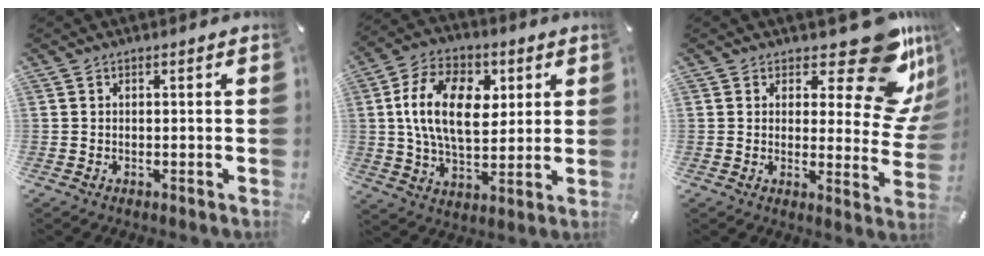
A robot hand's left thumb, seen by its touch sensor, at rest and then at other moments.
{"total": 16.4, "force": [3.5, 10.5, 12.1], "torque": [-0.221, 0.017, 0.062]}
{"total": 18.4, "force": [10.9, 6.9, 13.2], "torque": [-0.151, -0.088, 0.178]}